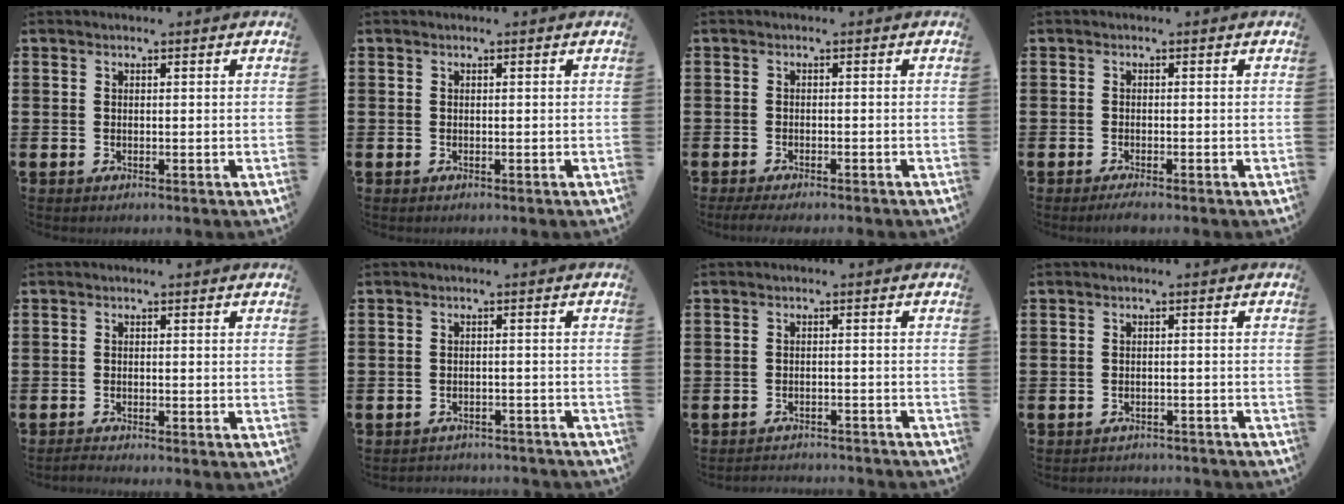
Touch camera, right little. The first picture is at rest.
{"total": 0.0}
{"total": 1.3, "force": [-1.0, 0.1, 0.8], "torque": [-0.011, -0.001, -0.019]}
{"total": 1.1, "force": [-0.8, 0.1, 0.8], "torque": [-0.014, -0.002, -0.015]}
{"total": 0.9, "force": [-0.8, 0.0, 0.3], "torque": [-0.006, -0.001, -0.017]}
{"total": 1.8, "force": [-1.8, 0.0, -0.2], "torque": [-0.002, 0.004, -0.041]}
{"total": 1.9, "force": [-1.9, -0.1, -0.2], "torque": [-0.002, 0.004, -0.043]}
{"total": 1.4, "force": [-1.4, 0.0, -0.1], "torque": [-0.003, 0.003, -0.030]}